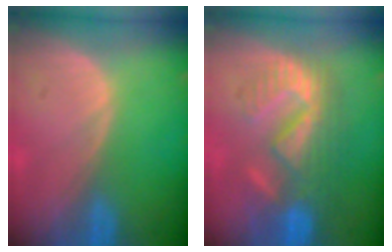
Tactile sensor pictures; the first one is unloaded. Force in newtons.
{"total": 9.3, "press": 9.0, "slide": 2.6}